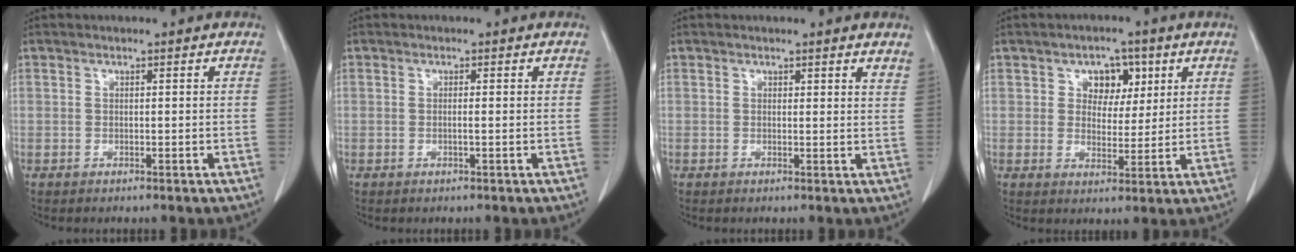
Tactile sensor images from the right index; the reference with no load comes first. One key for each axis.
{"total": 0.7, "fx": -0.1, "fy": -0.1, "fz": 0.7, "tx": -0.014, "ty": -0.001, "tz": -0.002}
{"total": 2.5, "fx": 2.3, "fy": 0.6, "fz": 0.7, "tx": -0.005, "ty": -0.009, "tz": 0.011}
{"total": 5.5, "fx": 2.3, "fy": 4.0, "fz": 3.1, "tx": -0.038, "ty": 0.011, "tz": 0.036}